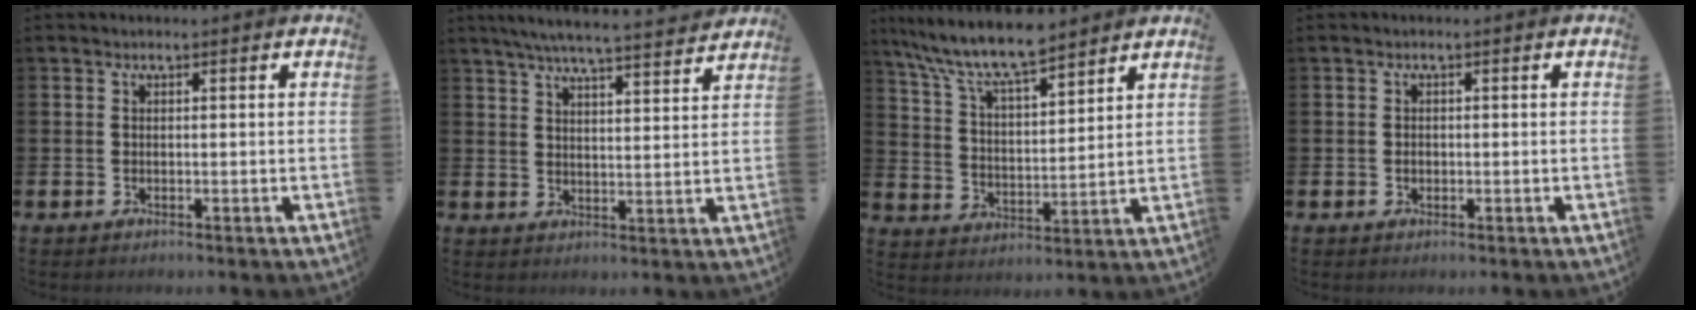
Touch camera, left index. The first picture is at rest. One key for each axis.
{"total": 6.3, "fx": 5.9, "fy": 0.0, "fz": 2.2, "tx": -0.057, "ty": -0.033, "tz": 0.103}
{"total": 9.0, "fx": 8.1, "fy": 1.4, "fz": 3.5, "tx": -0.099, "ty": -0.041, "tz": 0.146}
{"total": 0.8, "fx": -0.1, "fy": 0.7, "fz": 0.4, "tx": -0.005, "ty": 0.004, "tz": -0.004}